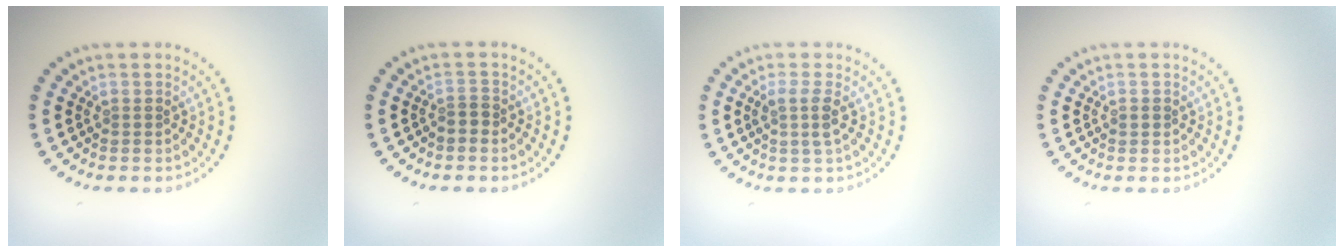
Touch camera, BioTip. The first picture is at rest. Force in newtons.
{"total": 1.2, "press": 0.9, "slide": 0.8}
{"total": 2.0, "press": 1.6, "slide": 1.1}
{"total": 0.9, "press": 0.9, "slide": 0.1}